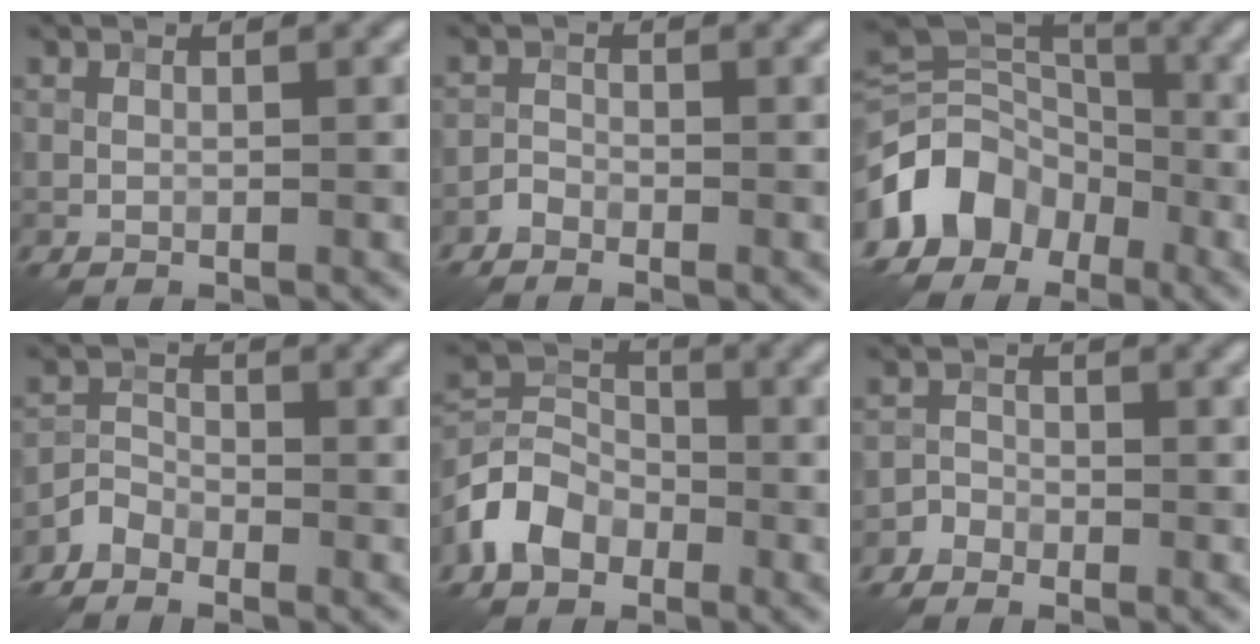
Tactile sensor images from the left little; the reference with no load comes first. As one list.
[{"total": 1.1, "force": [-1.0, 0.3, 0.2], "torque": [-0.002, 0.006, -0.024]}, {"total": 9.0, "force": [-4.4, 6.7, 4.2], "torque": [-0.086, 0.008, -0.102]}, {"total": 2.1, "force": [-1.9, 0.8, 0.4], "torque": [-0.009, 0.006, -0.047]}, {"total": 4.7, "force": [-2.7, 3.3, 2.0], "torque": [-0.044, 0.005, -0.067]}, {"total": 1.6, "force": [-1.5, 0.6, 0.0], "torque": [-0.001, 0.010, -0.031]}]